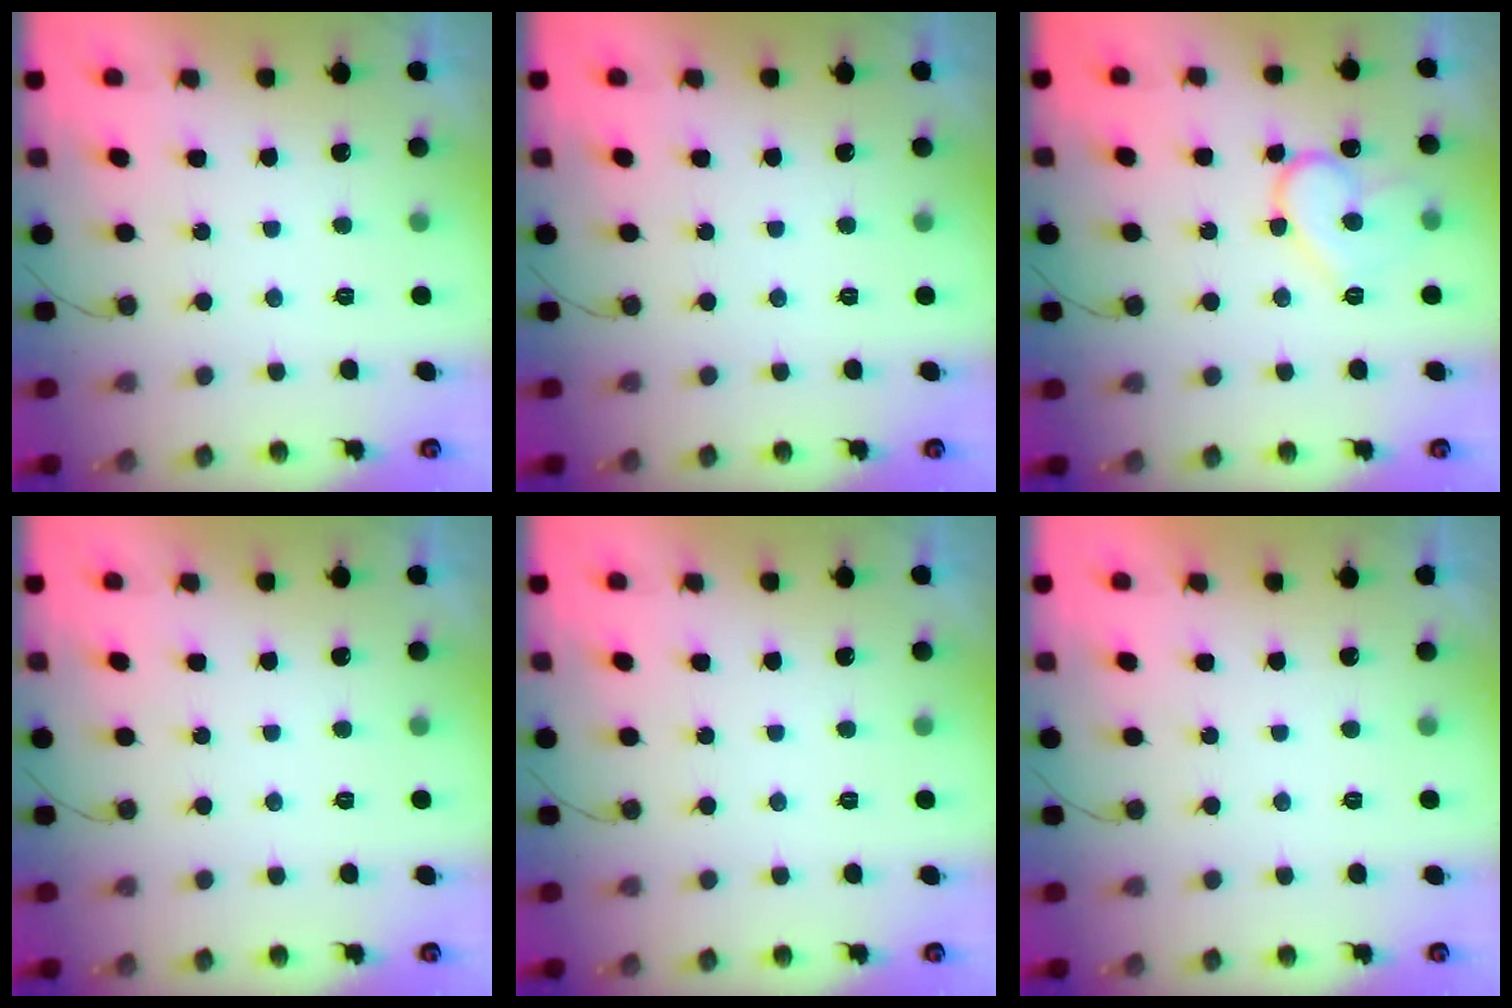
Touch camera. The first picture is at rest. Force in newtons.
{"total": 0.0}
{"total": 13.3, "press": 13.2, "slide": 1.2}
{"total": 0.0}
{"total": 0.0}
{"total": 1.7, "press": 1.7, "slide": 0.0}